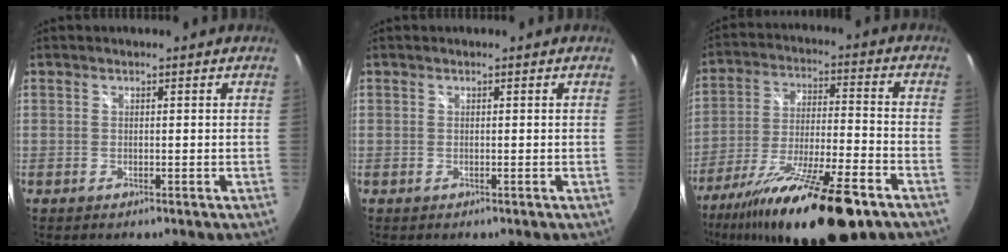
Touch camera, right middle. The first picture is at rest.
{"total": 0.0}
{"total": 23.0, "force": [-16.0, 4.4, 16.0], "torque": [-0.294, -0.045, -0.262]}